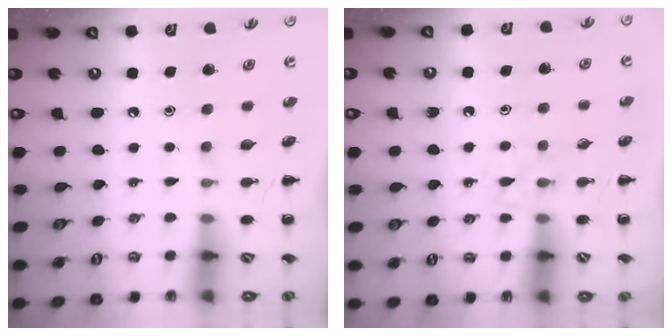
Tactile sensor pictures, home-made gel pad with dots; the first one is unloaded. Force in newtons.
{"total": 4.8, "press": 4.6, "slide": 1.5}